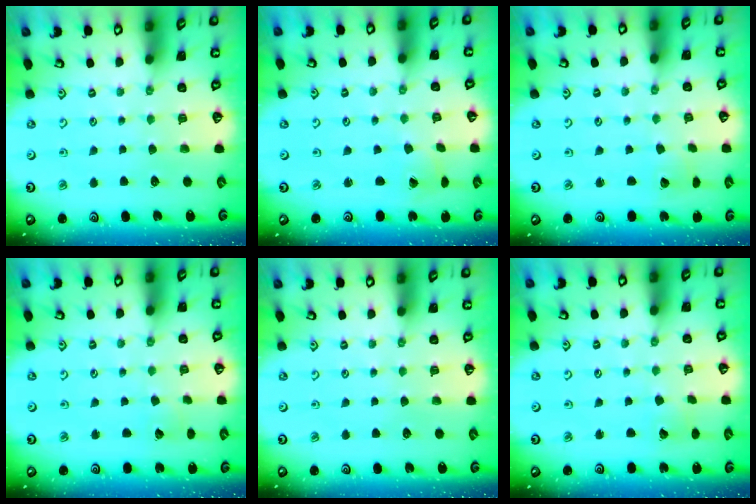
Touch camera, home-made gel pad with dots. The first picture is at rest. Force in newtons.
{"total": 1.2, "press": 1.2, "slide": 0.1}
{"total": 2.8, "press": 2.8, "slide": 0.2}
{"total": 2.0, "press": 2.0, "slide": 0.1}
{"total": 0.0}
{"total": 3.1, "press": 3.1, "slide": 0.5}